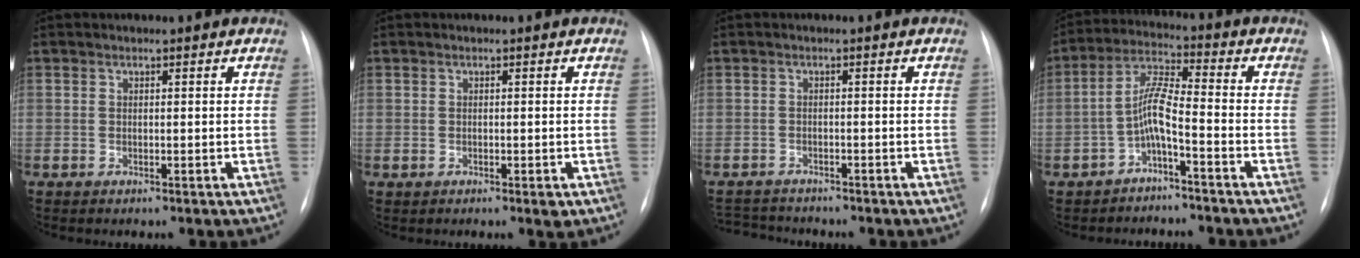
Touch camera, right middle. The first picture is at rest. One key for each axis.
{"total": 1.1, "fx": -0.5, "fy": 0.1, "fz": 1.0, "tx": -0.015, "ty": 0.000, "tz": -0.003}
{"total": 4.8, "fx": -4.7, "fy": 0.9, "fz": 0.5, "tx": -0.009, "ty": -0.010, "tz": -0.077}
{"total": 5.5, "fx": -2.5, "fy": 0.6, "fz": 4.8, "tx": -0.101, "ty": 0.020, "tz": -0.050}